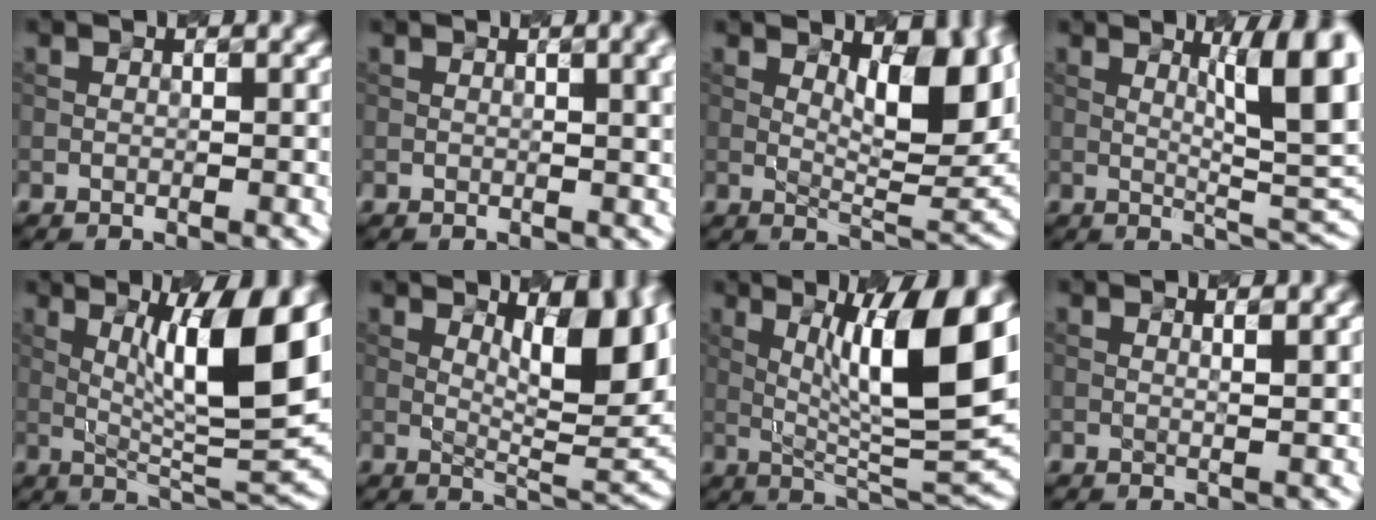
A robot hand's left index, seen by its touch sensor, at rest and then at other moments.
{"total": 3.9, "force": [1.1, 1.4, 3.4], "torque": [-0.029, 0.009, 0.014]}
{"total": 7.9, "force": [2.4, 2.6, 7.1], "torque": [-0.102, -0.005, 0.040]}
{"total": 9.3, "force": [2.6, 2.2, 8.6], "torque": [-0.112, 0.003, 0.041]}
{"total": 10.4, "force": [2.7, 2.0, 9.9], "torque": [-0.153, -0.009, 0.054]}
{"total": 7.3, "force": [2.7, 2.0, 6.5], "torque": [-0.090, -0.007, 0.048]}
{"total": 11.6, "force": [2.9, 2.3, 11.0], "torque": [-0.169, -0.005, 0.058]}
{"total": 2.3, "force": [1.0, 0.7, 1.9], "torque": [-0.019, 0.000, 0.005]}